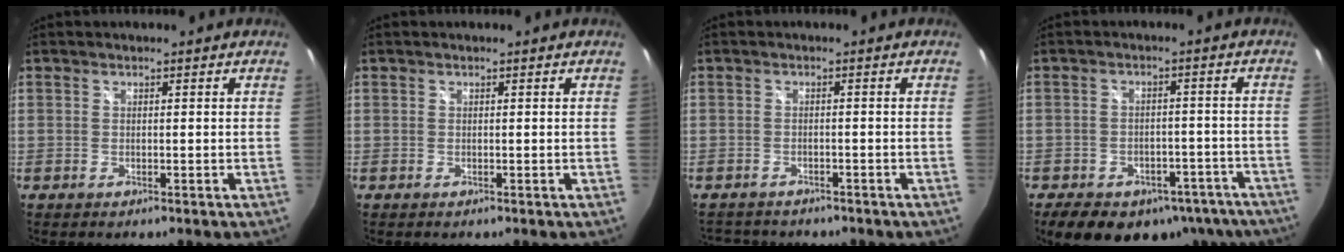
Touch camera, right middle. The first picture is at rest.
{"total": 0.0}
{"total": 5.8, "force": [-5.1, 2.4, 1.5], "torque": [-0.035, -0.006, -0.075]}
{"total": 17.6, "force": [-12.5, 9.8, 7.6], "torque": [-0.151, 0.006, -0.139]}